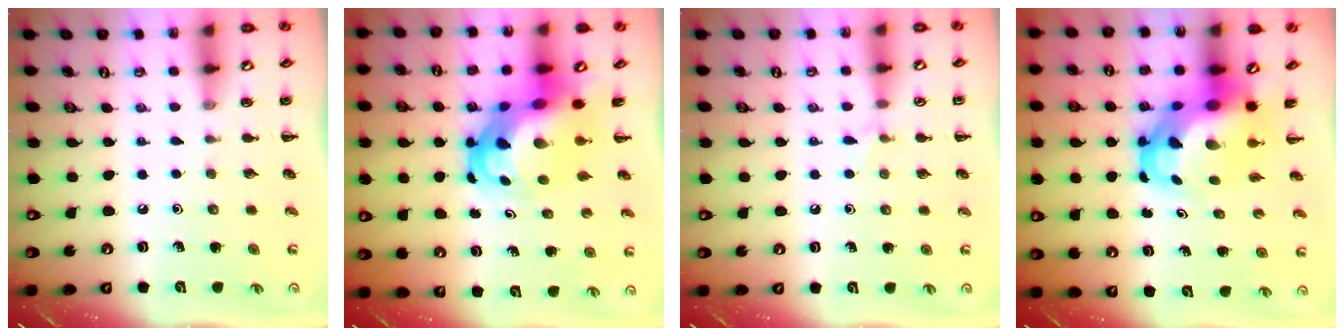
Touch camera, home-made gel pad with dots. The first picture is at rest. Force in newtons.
{"total": 9.7, "press": 9.3, "slide": 2.7}
{"total": 4.2, "press": 3.9, "slide": 1.6}
{"total": 9.0, "press": 8.9, "slide": 1.3}